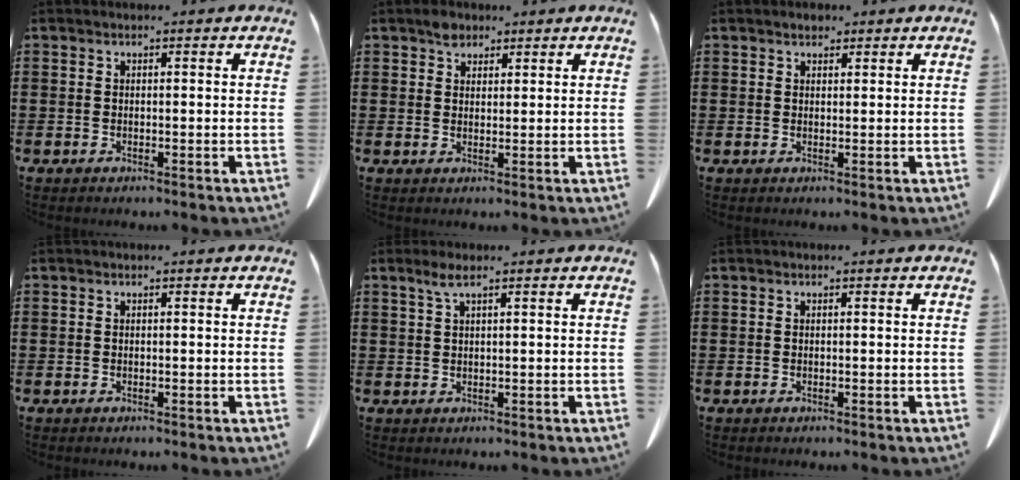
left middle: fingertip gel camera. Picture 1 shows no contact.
{"total": 2.4, "force": [1.8, 1.4, 0.7], "torque": [-0.010, 0.000, 0.033]}
{"total": 1.5, "force": [1.3, 0.7, 0.4], "torque": [-0.002, 0.000, 0.022]}
{"total": 0.0}
{"total": 2.0, "force": [1.0, 0.2, 1.7], "torque": [-0.035, 0.002, 0.018]}
{"total": 0.0}